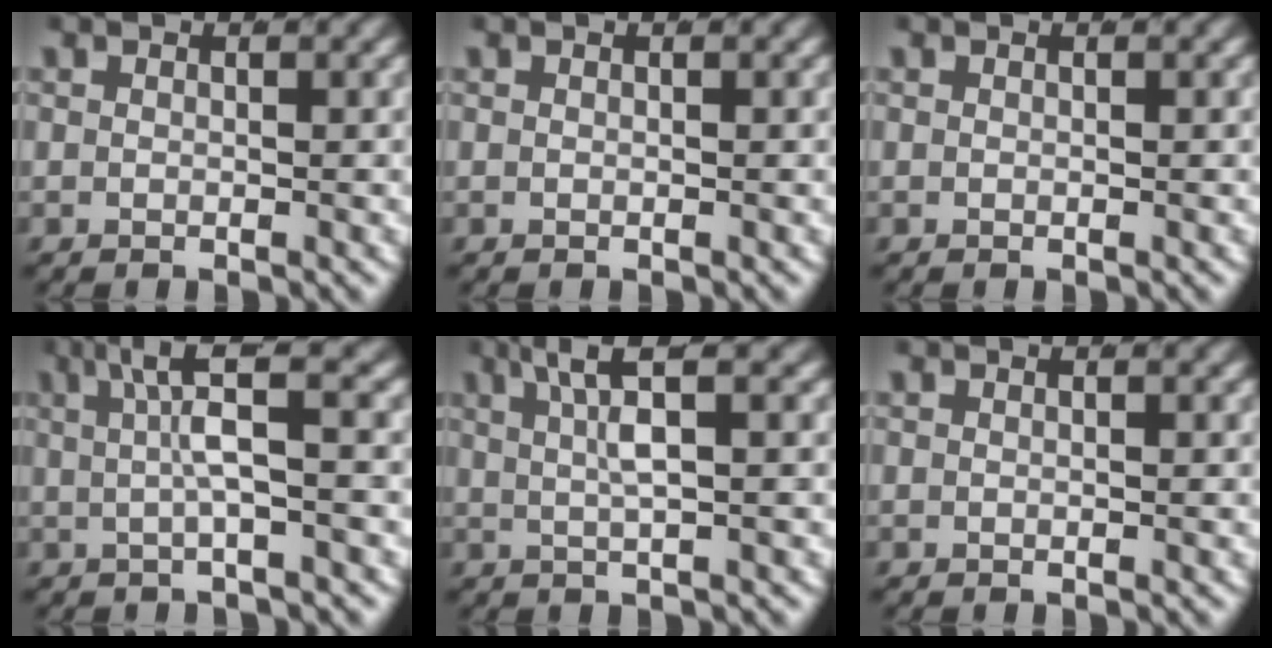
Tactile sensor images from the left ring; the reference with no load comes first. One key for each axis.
{"total": 0.0}
{"total": 0.0}
{"total": 4.5, "fx": 1.5, "fy": -0.1, "fz": 4.2, "tx": -0.067, "ty": 0.013, "tz": 0.021}
{"total": 4.4, "fx": 2.4, "fy": -0.1, "fz": 3.6, "tx": -0.057, "ty": 0.007, "tz": 0.042}
{"total": 0.0}